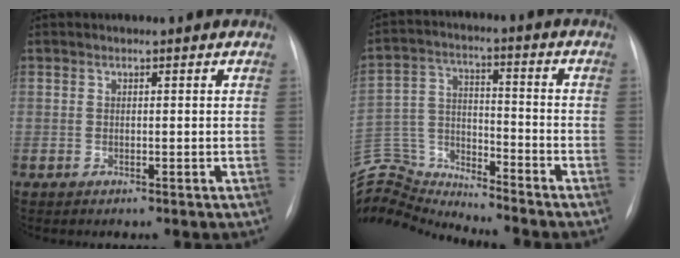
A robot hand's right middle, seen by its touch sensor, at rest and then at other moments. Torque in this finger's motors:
{"motor_torque": [-0.67, -1.14, -0.02, -0.01]}